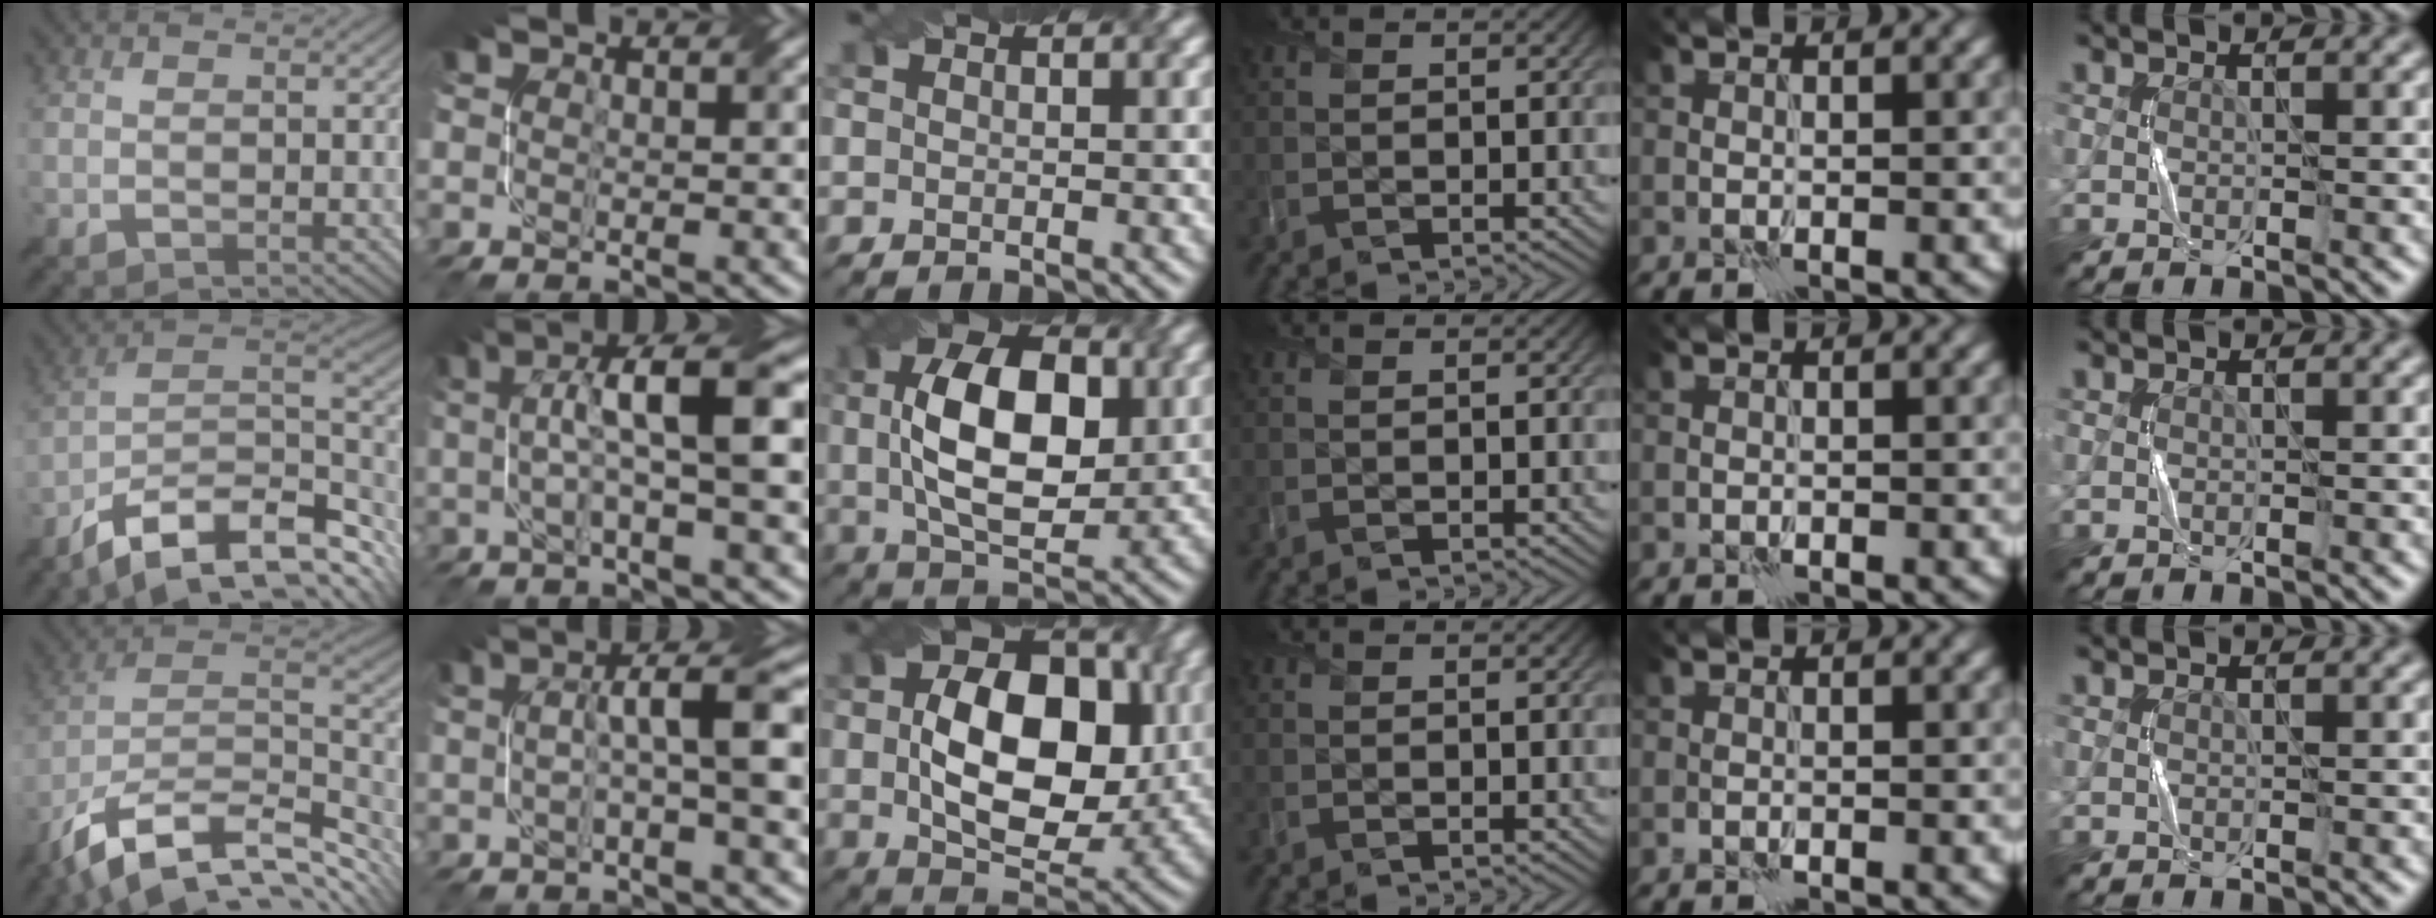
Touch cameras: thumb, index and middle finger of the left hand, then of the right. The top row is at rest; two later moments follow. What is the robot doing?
{"motion": "twist", "object": "screw"}